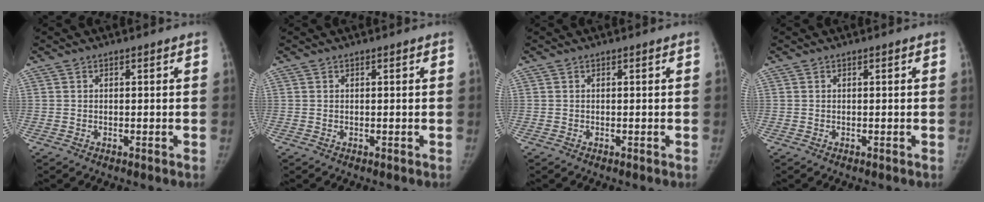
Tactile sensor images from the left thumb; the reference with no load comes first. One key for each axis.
{"total": 0.0}
{"total": 0.0}
{"total": 0.0}